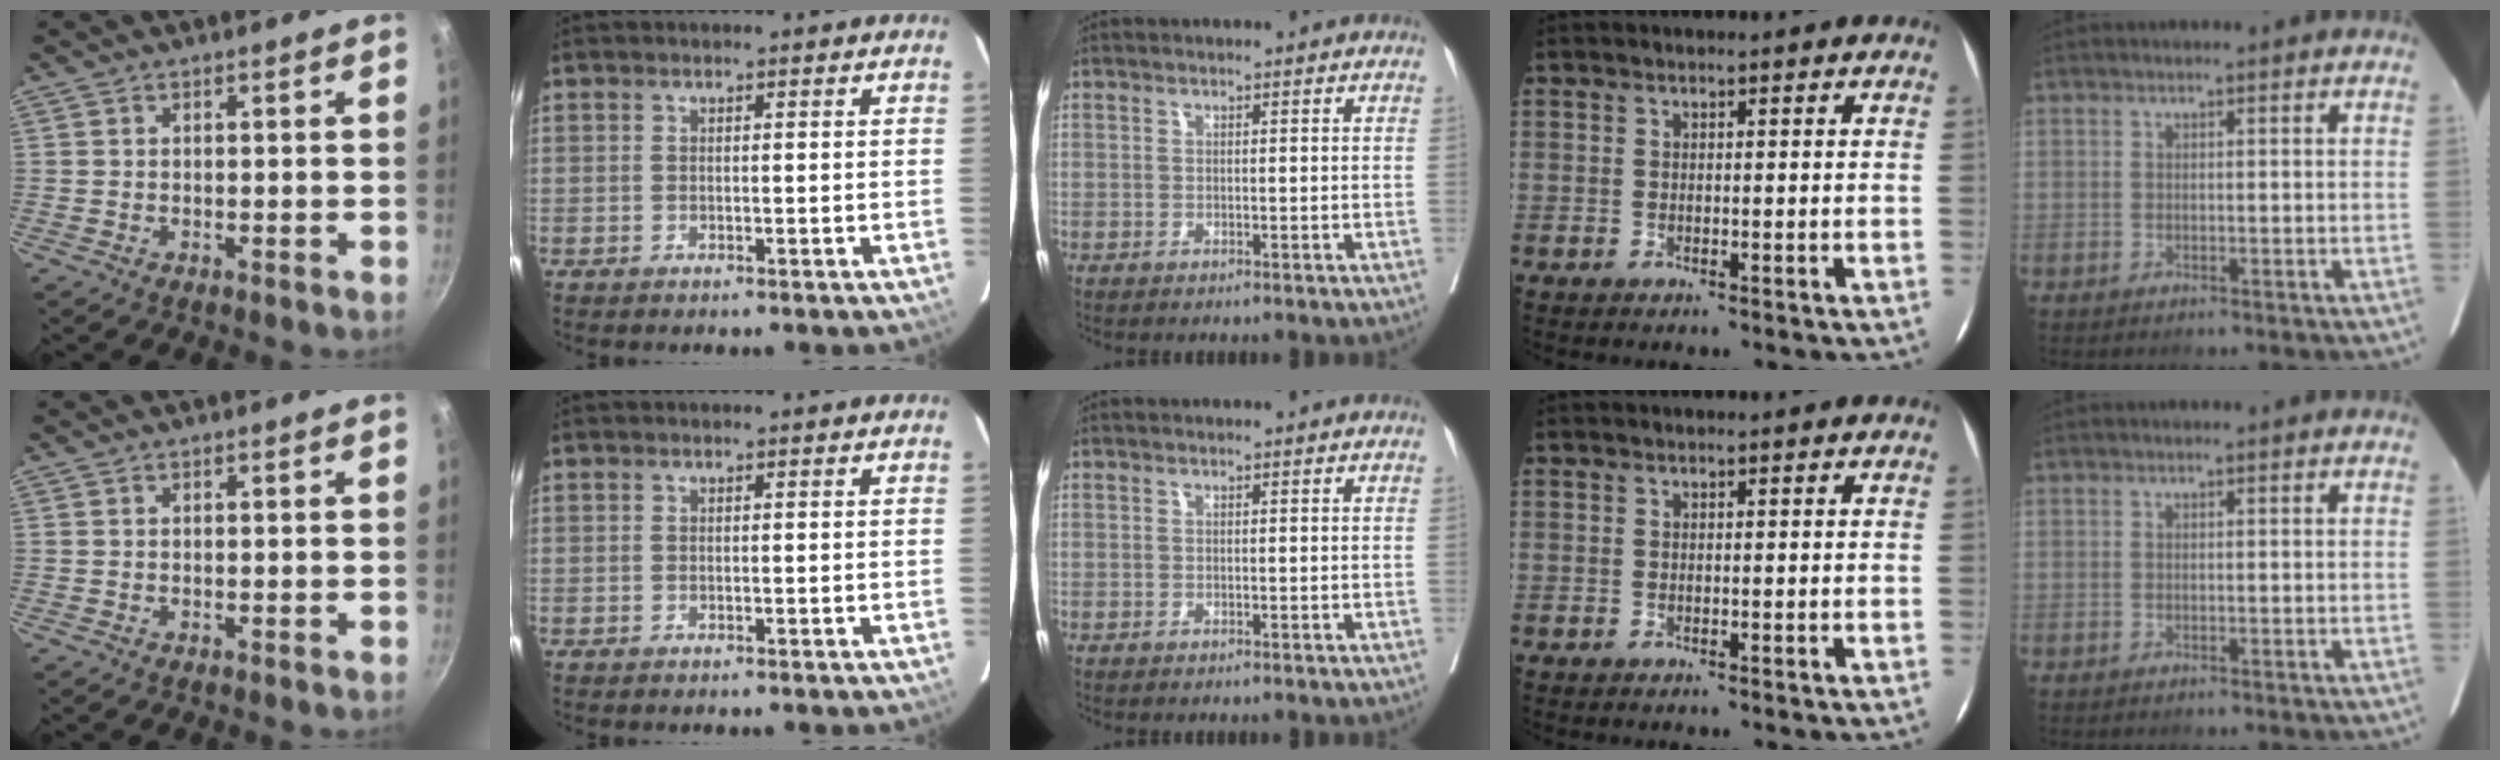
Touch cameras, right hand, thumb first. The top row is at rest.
{}